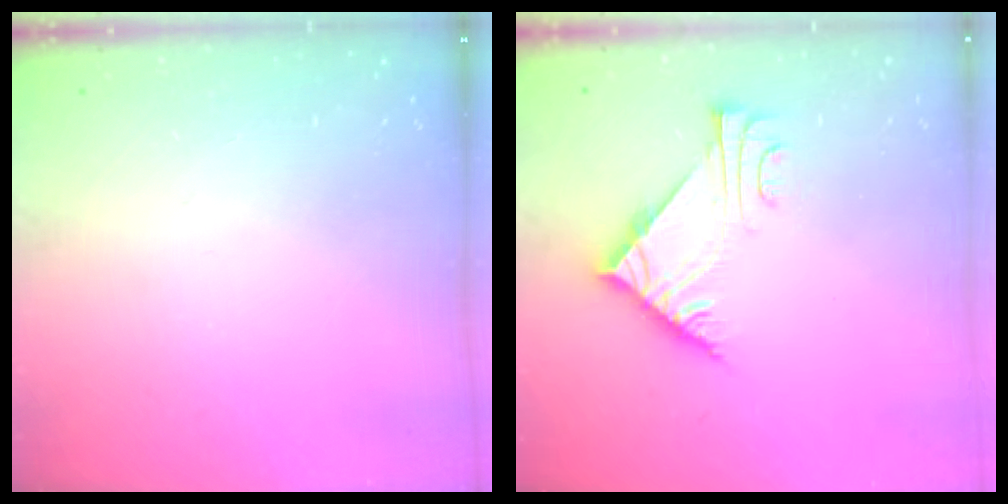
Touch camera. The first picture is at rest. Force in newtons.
{"total": 7.0, "press": 7.0, "slide": 0.1}